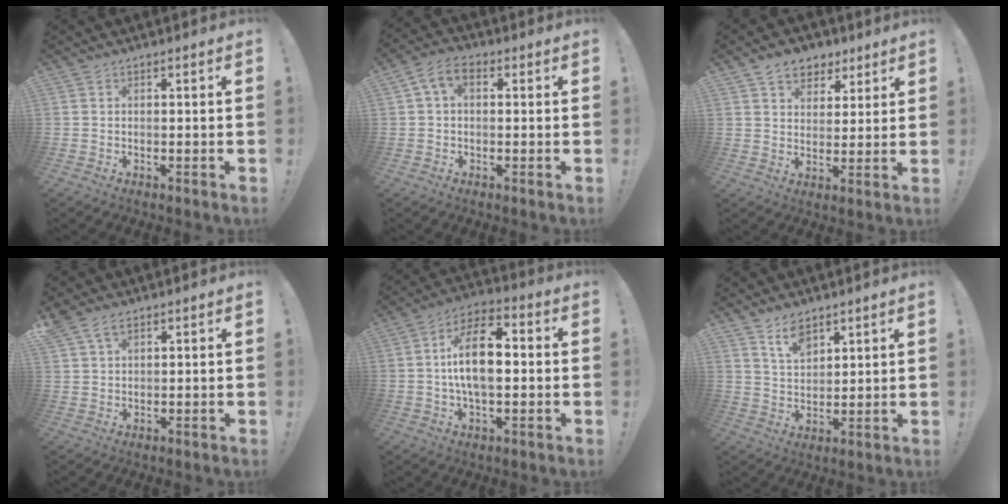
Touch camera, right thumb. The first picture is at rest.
{"total": 5.9, "force": [1.3, 3.7, 4.4], "torque": [-0.077, 0.007, 0.028]}
{"total": 8.4, "force": [5.2, 6.0, 2.5], "torque": [-0.030, -0.031, 0.101]}
{"total": 4.7, "force": [3.0, 2.5, 2.5], "torque": [-0.048, -0.008, 0.060]}
{"total": 14.6, "force": [0.1, 7.6, 12.4], "torque": [-0.210, 0.014, 0.000]}
{"total": 8.0, "force": [6.0, 4.1, 3.4], "torque": [-0.058, -0.034, 0.111]}